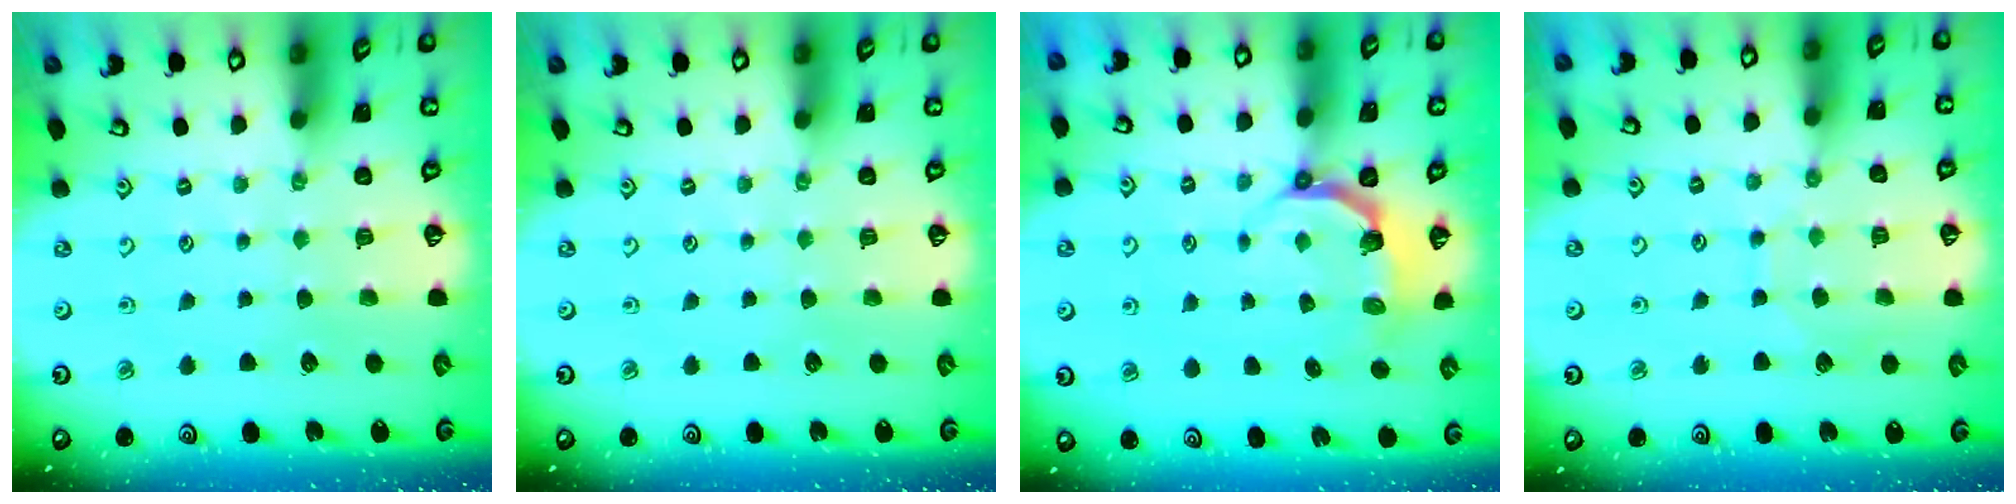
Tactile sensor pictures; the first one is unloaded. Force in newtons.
{"total": 0.0}
{"total": 4.6, "press": 3.0, "slide": 3.5}
{"total": 5.8, "press": 5.8, "slide": 0.4}